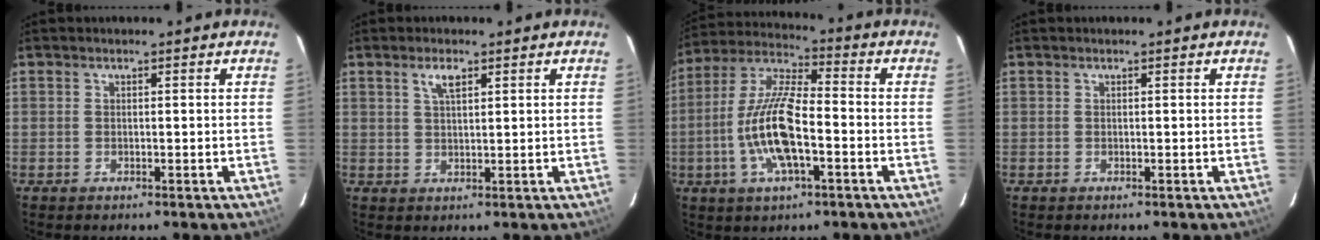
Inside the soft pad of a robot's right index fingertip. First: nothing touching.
{"total": 2.9, "force": [1.6, 1.0, 2.2], "torque": [-0.040, 0.004, 0.030]}
{"total": 14.2, "force": [-3.9, 4.4, 12.9], "torque": [-0.268, -0.002, -0.078]}
{"total": 0.0}